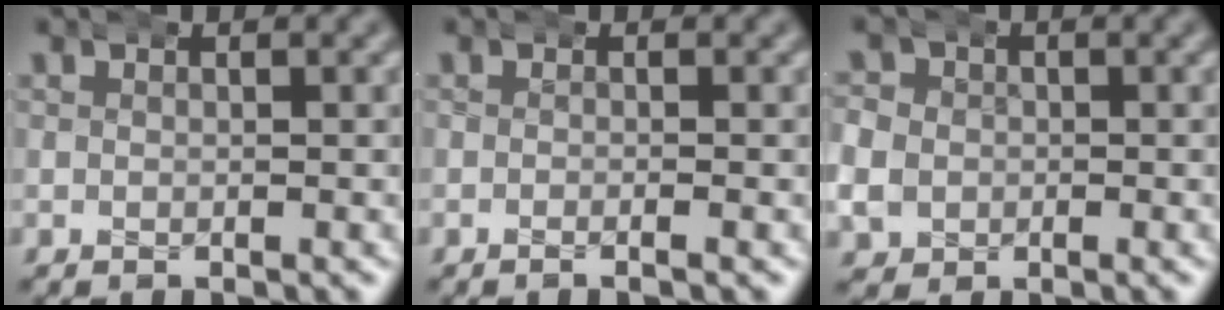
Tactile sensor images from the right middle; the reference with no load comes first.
{"total": 0.9, "force": [-0.5, -0.3, 0.6], "torque": [-0.011, 0.008, -0.015]}
{"total": 3.3, "force": [-0.3, 3.2, 0.8], "torque": [-0.024, -0.001, -0.006]}